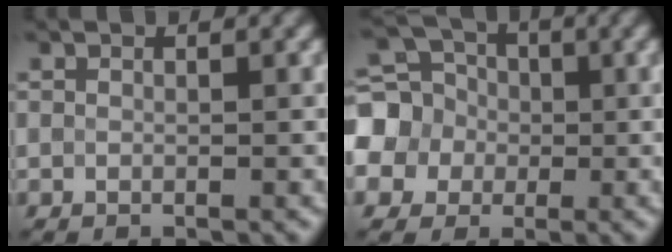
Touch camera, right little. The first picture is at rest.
{"total": 7.7, "force": [-0.4, 7.0, 3.1], "torque": [-0.087, 0.007, -0.041]}